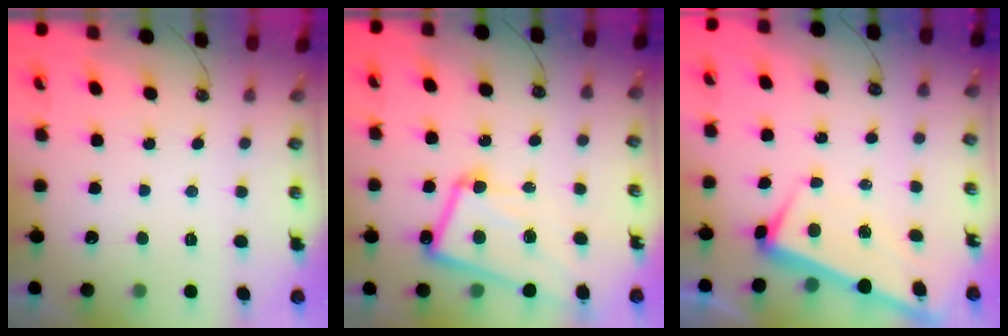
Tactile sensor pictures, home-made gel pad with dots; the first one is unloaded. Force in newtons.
{"total": 12.5, "press": 12.4, "slide": 2.0}
{"total": 1.9, "press": 1.8, "slide": 0.6}